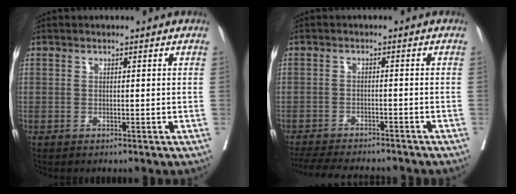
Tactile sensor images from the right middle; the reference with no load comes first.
{"total": 12.7, "force": [-11.5, 2.4, 4.9], "torque": [-0.088, -0.013, -0.160]}